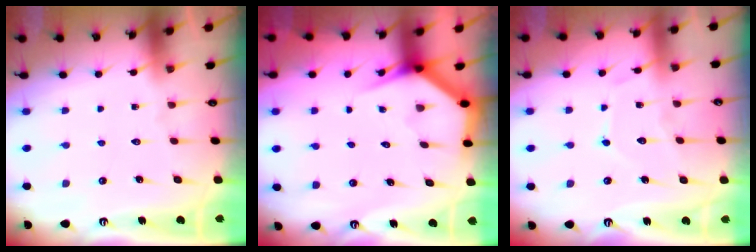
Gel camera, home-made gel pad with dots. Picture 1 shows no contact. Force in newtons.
{"total": 3.3, "press": 3.3, "slide": 0.3}
{"total": 8.5, "press": 8.5, "slide": 0.7}